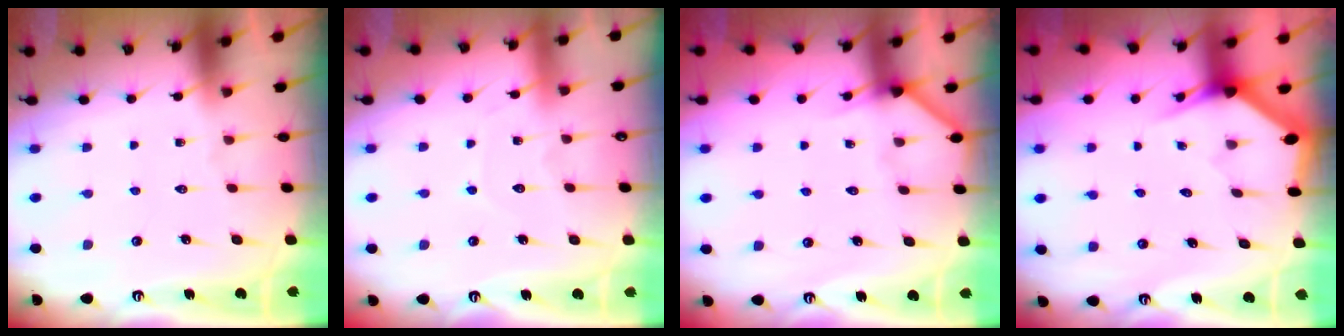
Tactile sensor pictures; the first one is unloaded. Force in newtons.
{"total": 4.5, "press": 4.5, "slide": 0.6}
{"total": 4.6, "press": 4.6, "slide": 0.5}
{"total": 2.9, "press": 2.9, "slide": 0.1}